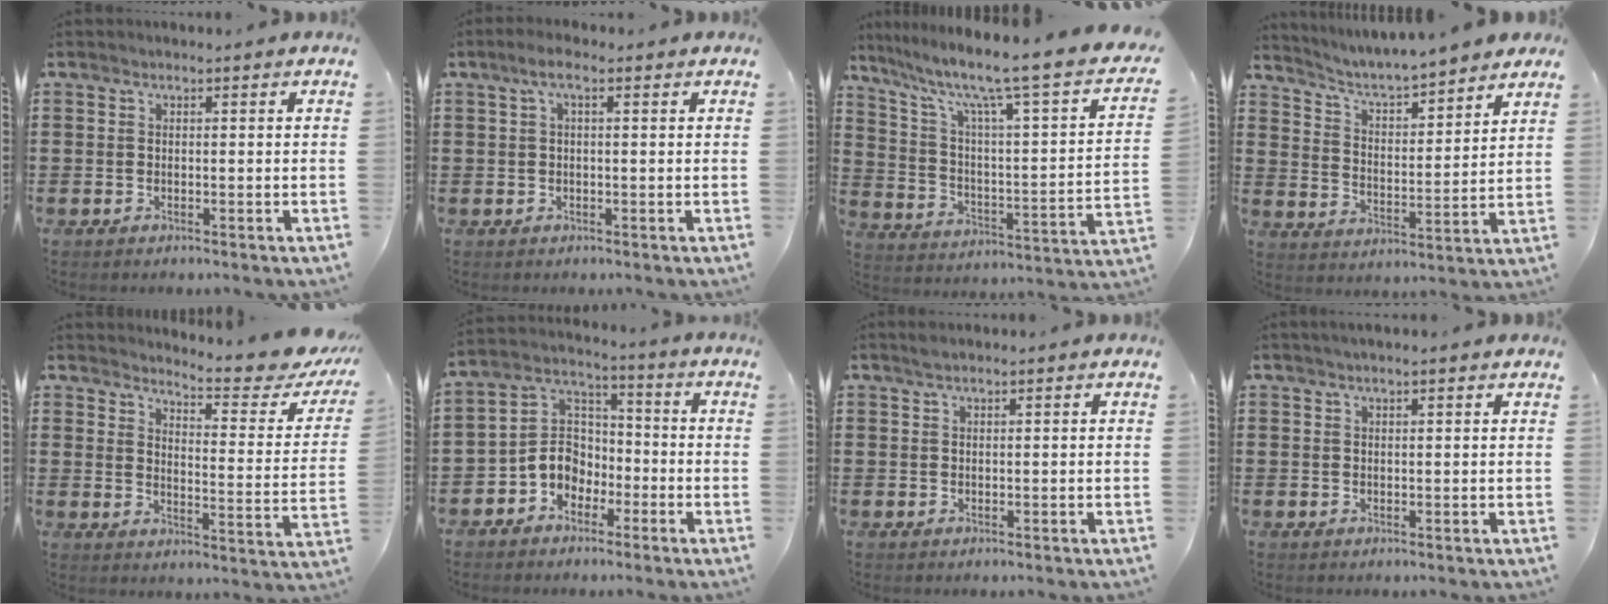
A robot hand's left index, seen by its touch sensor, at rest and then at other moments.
{"total": 2.1, "force": [-0.1, 0.6, 2.0], "torque": [-0.046, 0.001, -0.007]}
{"total": 8.7, "force": [6.3, 0.2, 6.0], "torque": [-0.142, -0.053, 0.089]}
{"total": 4.9, "force": [4.7, 0.4, 1.3], "torque": [-0.049, -0.034, 0.074]}
{"total": 5.3, "force": [4.9, -0.3, 1.9], "torque": [-0.040, -0.052, 0.077]}
{"total": 6.4, "force": [-3.1, 5.1, 2.3], "torque": [-0.074, 0.007, -0.069]}
{"total": 1.1, "force": [0.8, 0.1, 0.7], "torque": [-0.014, 0.000, 0.015]}
{"total": 1.1, "force": [0.8, 0.1, 0.6], "torque": [-0.013, 0.001, 0.015]}